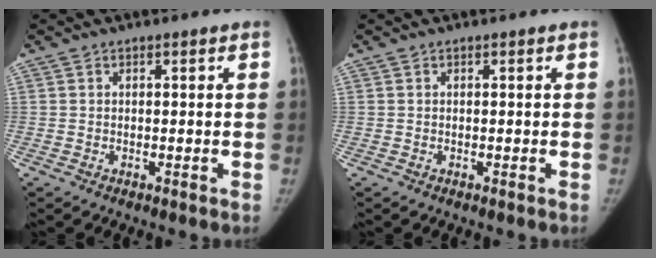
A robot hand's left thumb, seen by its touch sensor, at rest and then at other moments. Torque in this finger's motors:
{"motor_torque": [0.00, 0.00, 0.35, -0.18, 0.01]}